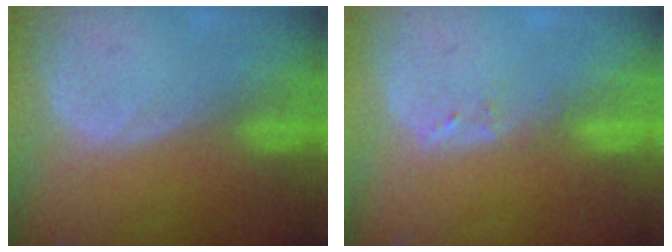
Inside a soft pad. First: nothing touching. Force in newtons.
{"total": 1.2, "press": 1.1, "slide": 0.2}